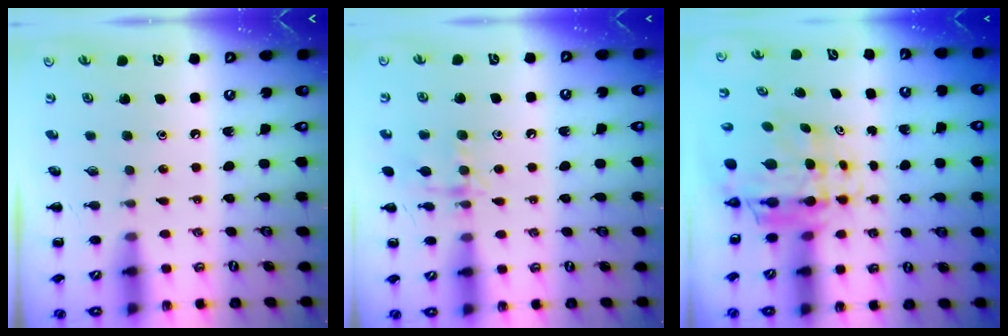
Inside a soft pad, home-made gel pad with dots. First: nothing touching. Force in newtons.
{"total": 10.2, "press": 10.2, "slide": 0.7}
{"total": 7.2, "press": 6.9, "slide": 2.0}